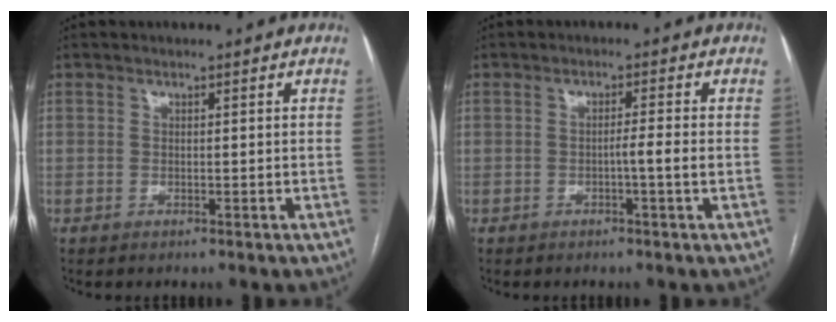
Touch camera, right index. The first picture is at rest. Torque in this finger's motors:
{"motor_torque": [0.76, -0.15, 0.41, 0.07]}